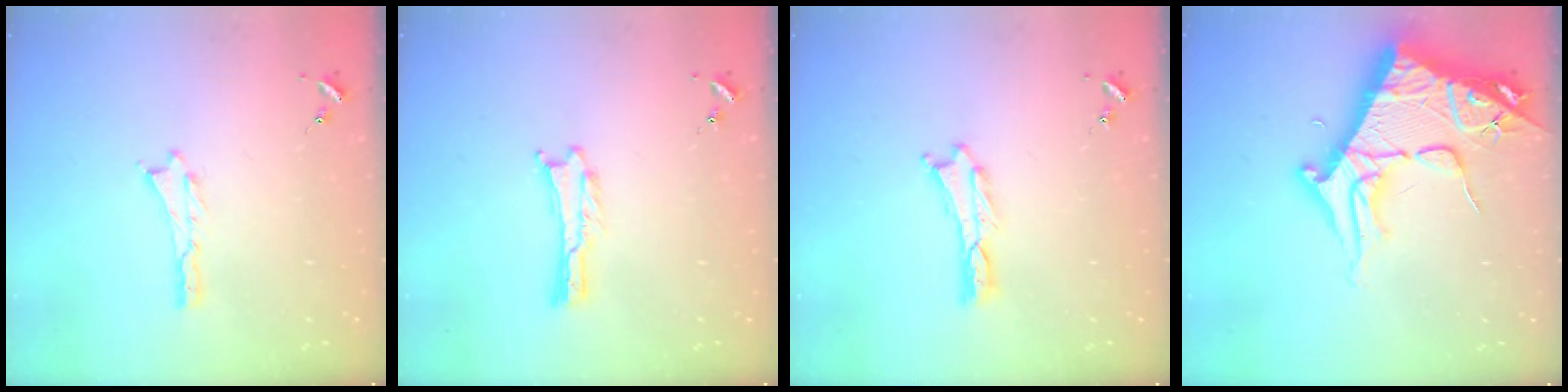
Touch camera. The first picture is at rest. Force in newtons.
{"total": 0.0}
{"total": 0.0}
{"total": 12.0, "press": 11.9, "slide": 1.4}